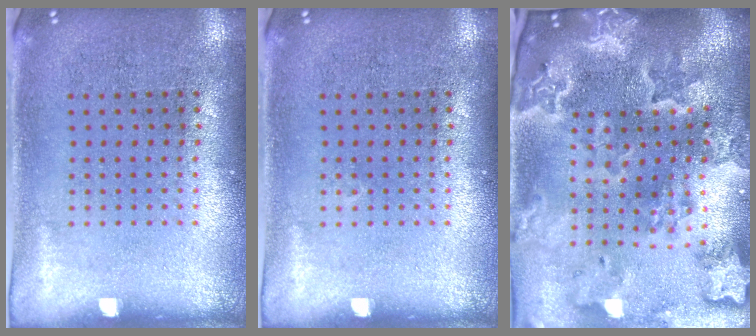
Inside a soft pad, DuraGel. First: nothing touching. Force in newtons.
{"total": 0.0}
{"total": 4.6, "press": 3.7, "slide": 2.8}